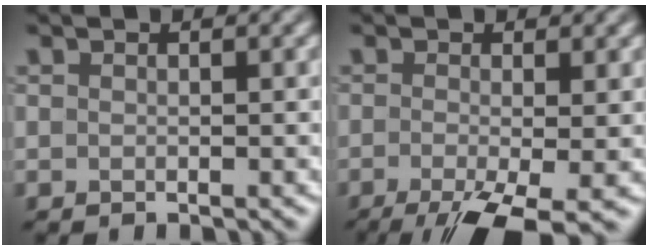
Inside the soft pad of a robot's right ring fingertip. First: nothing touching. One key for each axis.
{"total": 7.5, "fx": -4.1, "fy": 2.1, "fz": 6.0, "tx": -0.114, "ty": -0.016, "tz": -0.068}